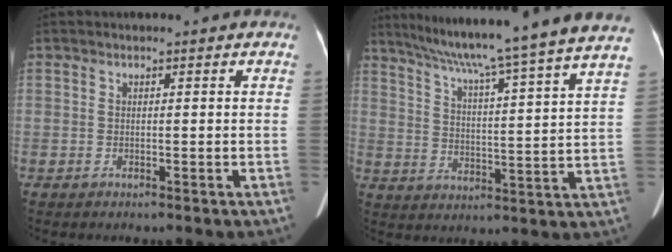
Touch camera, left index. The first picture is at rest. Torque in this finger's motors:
{"motor_torque": [0.21, -0.57, 0.22, 0.14]}